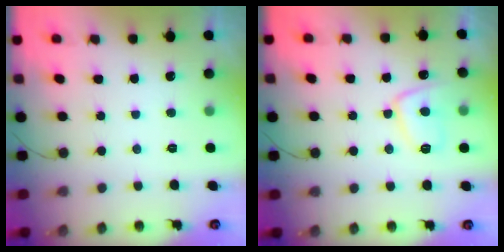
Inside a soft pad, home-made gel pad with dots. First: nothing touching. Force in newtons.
{"total": 9.7, "press": 9.6, "slide": 0.8}